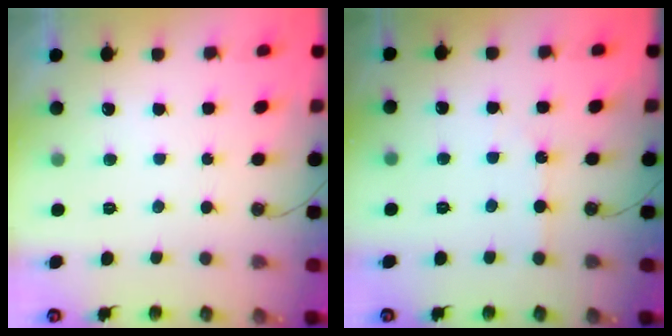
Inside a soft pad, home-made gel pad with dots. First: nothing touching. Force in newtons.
{"total": 2.2, "press": 2.2, "slide": 0.3}